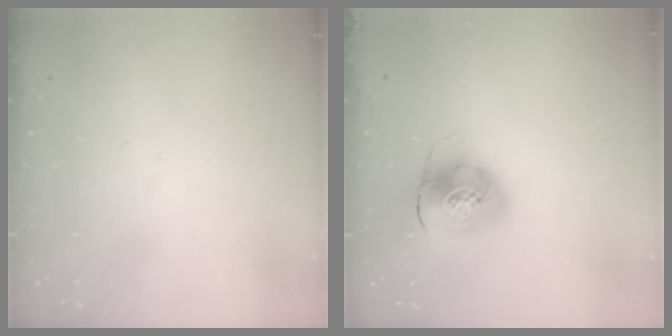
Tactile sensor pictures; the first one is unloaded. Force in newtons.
{"total": 10.4, "press": 10.2, "slide": 1.8}